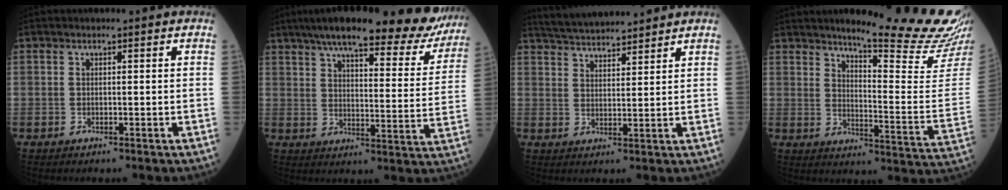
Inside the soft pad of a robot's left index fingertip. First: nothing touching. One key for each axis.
{"total": 27.7, "fx": 23.4, "fy": 5.3, "fz": 13.9, "tx": -0.202, "ty": -0.023, "tz": 0.288}
{"total": 9.9, "fx": 9.5, "fy": 0.8, "fz": 3.0, "tx": -0.062, "ty": 0.027, "tz": 0.156}
{"total": 18.0, "fx": 16.3, "fy": -1.6, "fz": 7.4, "tx": -0.117, "ty": -0.107, "tz": 0.199}